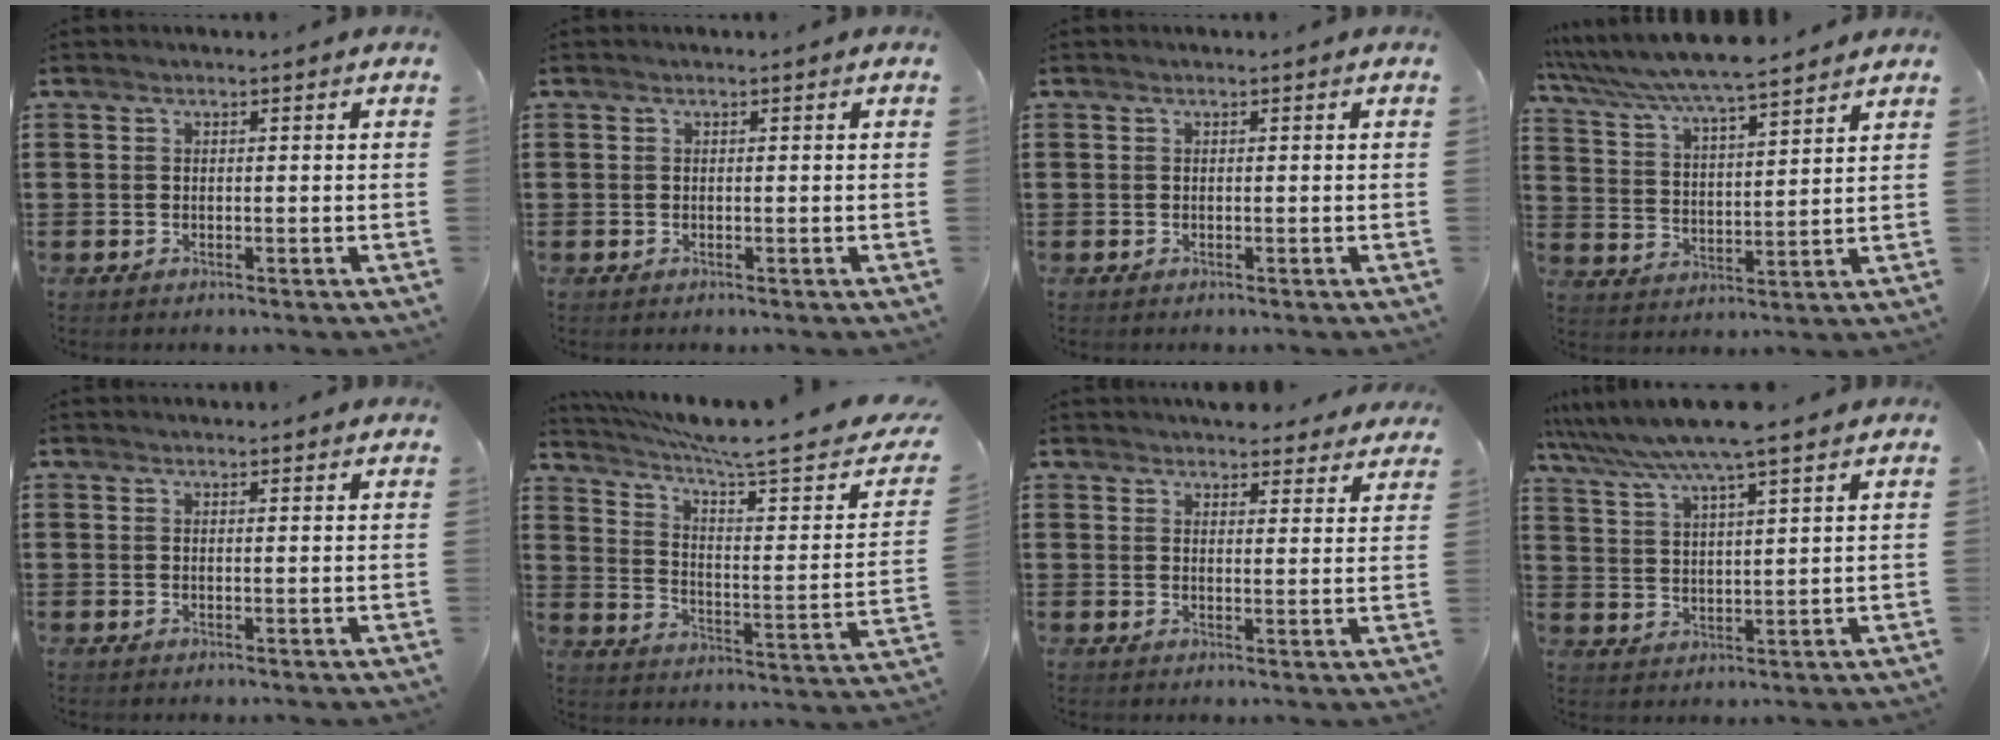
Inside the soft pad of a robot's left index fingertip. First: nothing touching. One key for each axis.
{"total": 0.0}
{"total": 0.0}
{"total": 6.6, "fx": 6.1, "fy": -0.1, "fz": 2.4, "tx": -0.073, "ty": -0.035, "tz": 0.103}
{"total": 1.4, "fx": 1.3, "fy": 0.0, "fz": 0.3, "tx": -0.008, "ty": -0.001, "tz": 0.026}
{"total": 8.0, "fx": 6.2, "fy": 0.3, "fz": 4.9, "tx": -0.105, "ty": -0.046, "tz": 0.094}
{"total": 4.1, "fx": 4.0, "fy": 0.7, "fz": 0.5, "tx": -0.013, "ty": -0.014, "tz": 0.074}
{"total": 7.8, "fx": 6.7, "fy": -0.2, "fz": 4.0, "tx": -0.100, "ty": -0.030, "tz": 0.116}